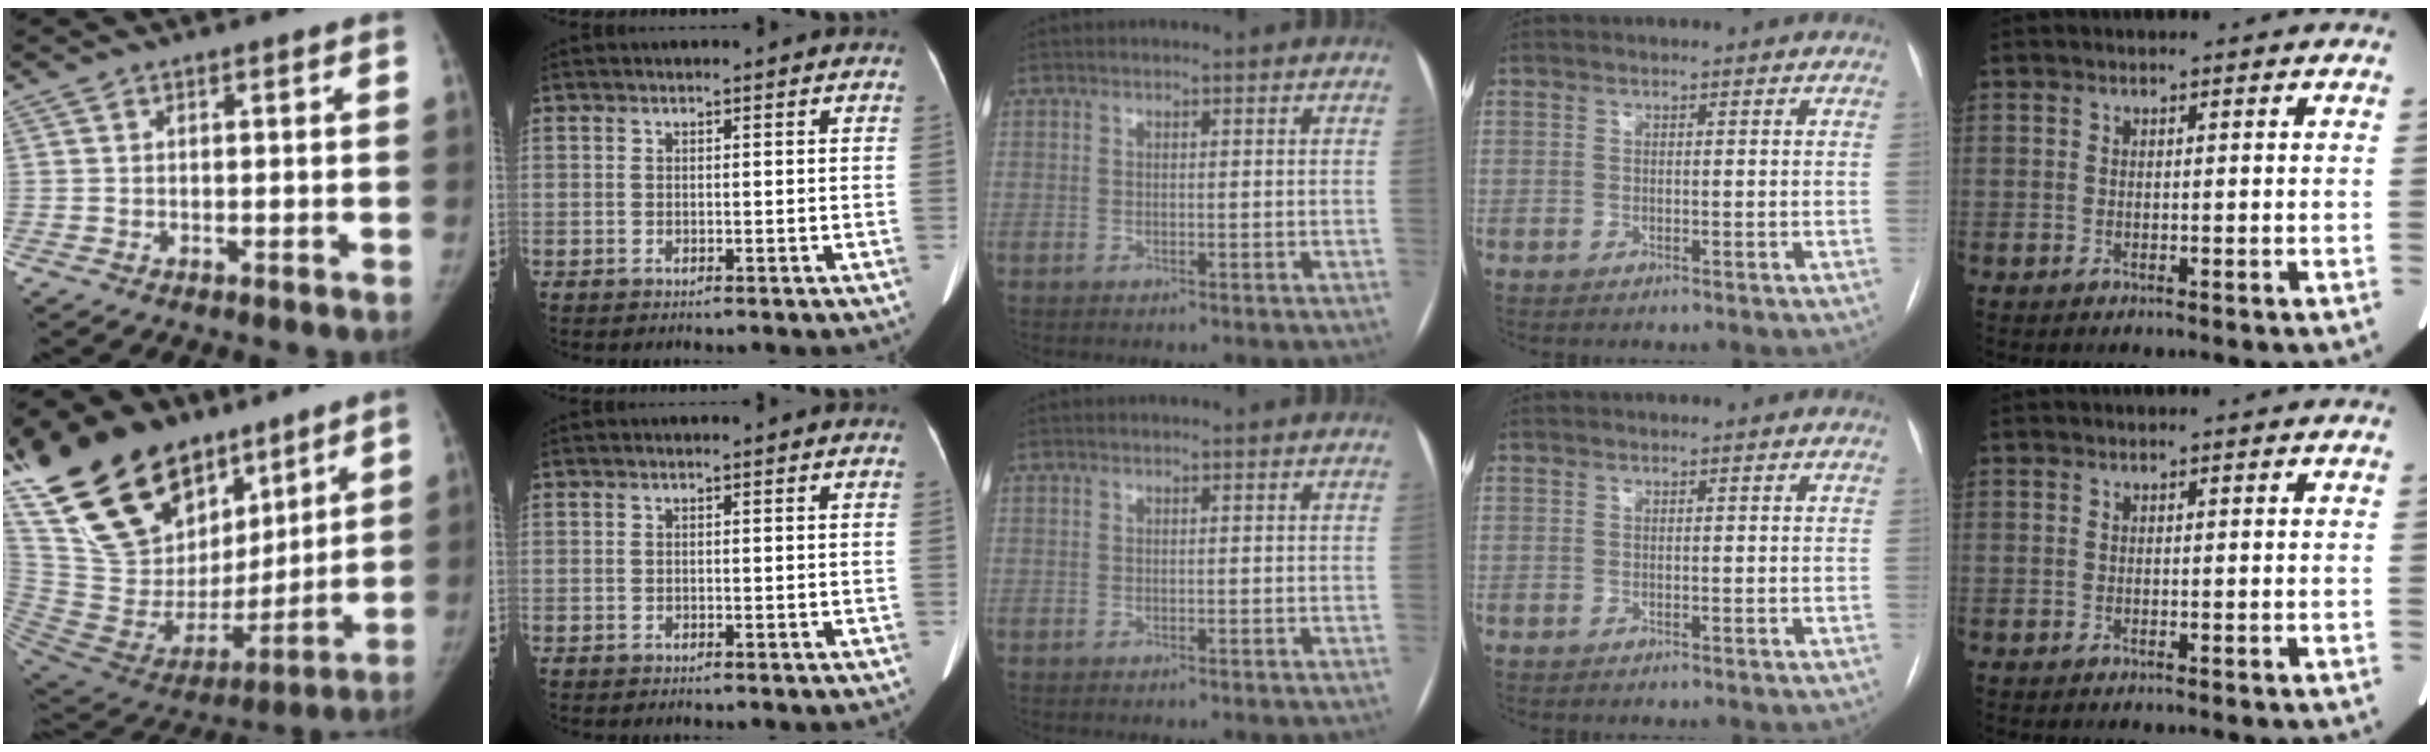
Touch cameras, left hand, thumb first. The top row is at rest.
{"thumb": {"total": 32.3, "force": [19.8, 18.5, 17.7], "torque": [-0.306, -0.022, 0.357]}}